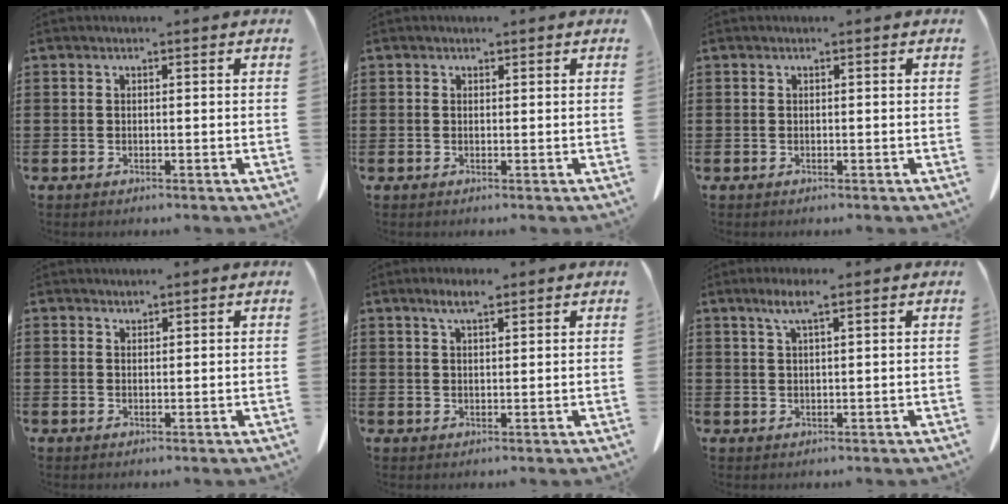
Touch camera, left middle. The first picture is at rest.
{"total": 0.6, "force": [0.3, 0.5, 0.0], "torque": [-0.002, 0.003, 0.006]}
{"total": 0.0}
{"total": 0.9, "force": [0.9, 0.1, 0.0], "torque": [-0.002, -0.001, 0.018]}
{"total": 3.1, "force": [2.2, 0.6, 2.2], "torque": [-0.046, 0.003, 0.038]}
{"total": 3.4, "force": [2.0, 0.4, 2.7], "torque": [-0.058, 0.004, 0.033]}